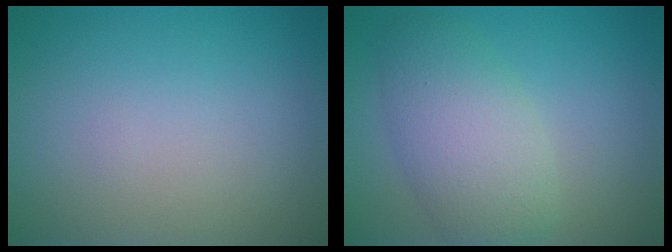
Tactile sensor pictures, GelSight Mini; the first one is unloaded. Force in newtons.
{"total": 5.3, "press": 5.3, "slide": 0.1}